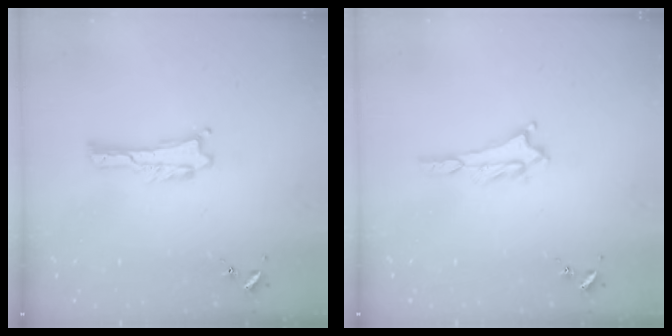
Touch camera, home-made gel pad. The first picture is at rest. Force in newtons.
{"total": 1.8, "press": 1.8, "slide": 0.1}